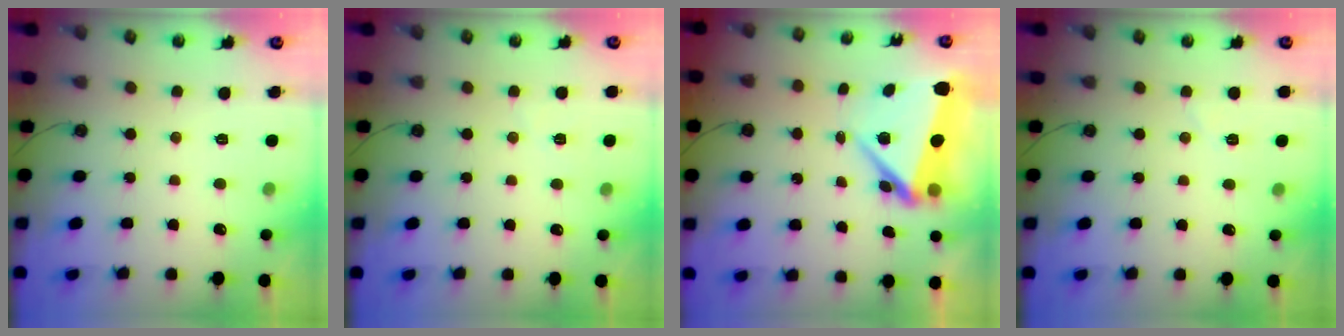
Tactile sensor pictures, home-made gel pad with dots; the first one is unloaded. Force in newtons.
{"total": 3.7, "press": 3.4, "slide": 1.4}
{"total": 6.7, "press": 6.6, "slide": 1.5}
{"total": 4.6, "press": 3.8, "slide": 2.6}